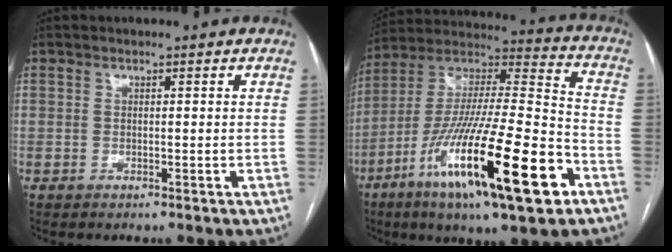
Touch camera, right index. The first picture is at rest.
{"total": 27.3, "force": [-12.4, 3.4, 24.1], "torque": [-0.414, -0.042, -0.210]}